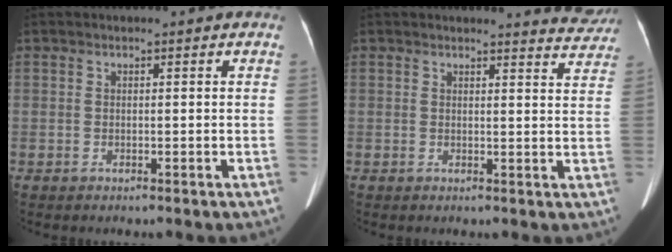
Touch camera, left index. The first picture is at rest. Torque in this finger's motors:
{"motor_torque": [0.28, -0.30, -0.03, 0.01]}